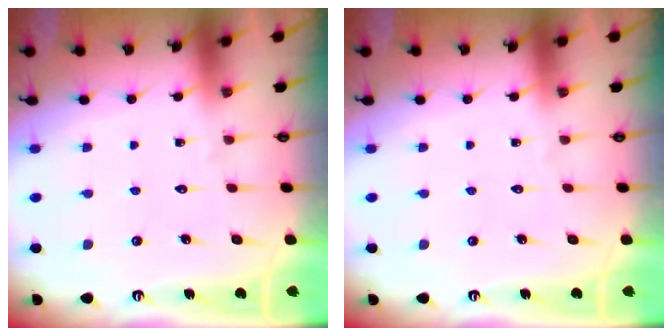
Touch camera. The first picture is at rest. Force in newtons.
{"total": 0.0}